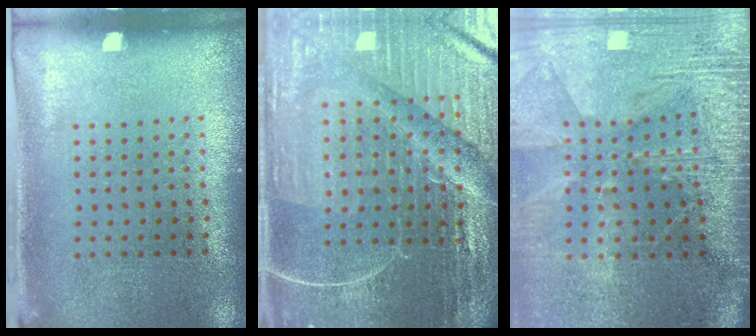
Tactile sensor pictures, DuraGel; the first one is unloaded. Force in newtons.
{"total": 5.8, "press": 5.3, "slide": 2.4}
{"total": 3.8, "press": 3.3, "slide": 1.9}